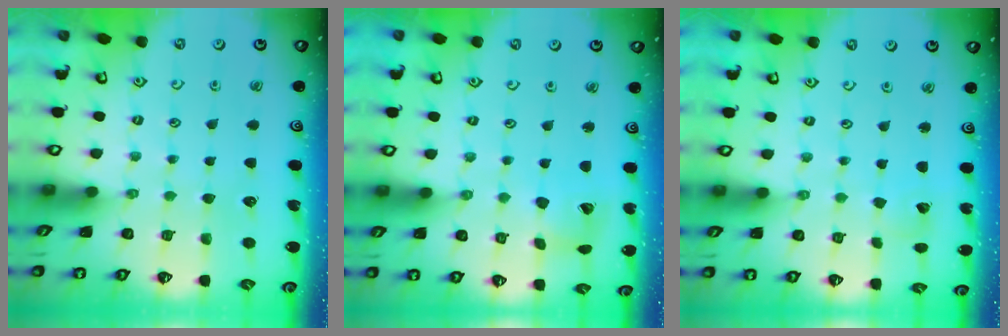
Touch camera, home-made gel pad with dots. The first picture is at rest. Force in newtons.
{"total": 8.3, "press": 8.2, "slide": 1.2}
{"total": 2.1, "press": 2.1, "slide": 0.2}